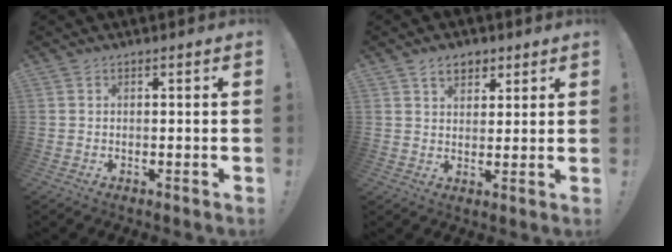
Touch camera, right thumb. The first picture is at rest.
{"total": 5.7, "force": [3.3, 3.8, 2.6], "torque": [-0.041, -0.006, 0.060]}